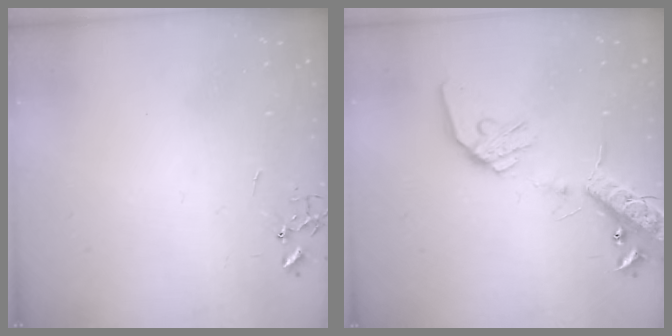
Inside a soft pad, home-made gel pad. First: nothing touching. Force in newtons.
{"total": 18.9, "press": 18.6, "slide": 3.4}